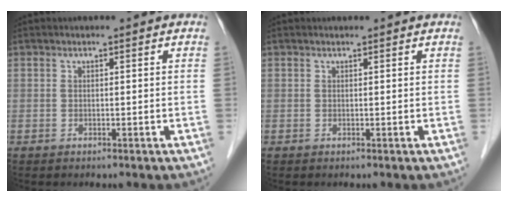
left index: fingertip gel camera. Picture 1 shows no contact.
{"total": 0.8, "force": [0.8, -0.1, 0.1], "torque": [-0.006, 0.005, 0.013]}